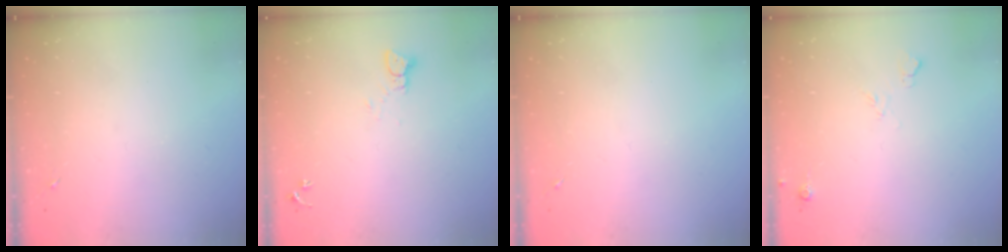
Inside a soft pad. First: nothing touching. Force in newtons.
{"total": 2.4, "press": 2.4, "slide": 0.2}
{"total": 0.0}
{"total": 4.6, "press": 4.5, "slide": 0.8}